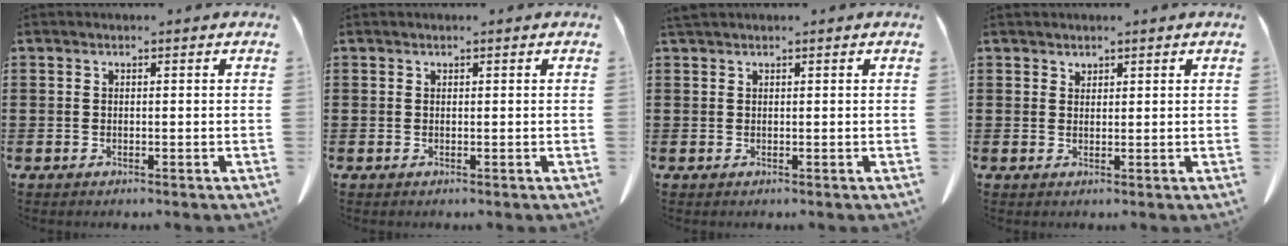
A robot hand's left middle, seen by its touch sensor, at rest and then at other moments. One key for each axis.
{"total": 0.0}
{"total": 0.7, "fx": 0.7, "fy": 0.0, "fz": 0.3, "tx": -0.007, "ty": -0.001, "tz": 0.015}
{"total": 1.3, "fx": 1.3, "fy": 0.3, "fz": 0.0, "tx": -0.003, "ty": -0.003, "tz": 0.026}